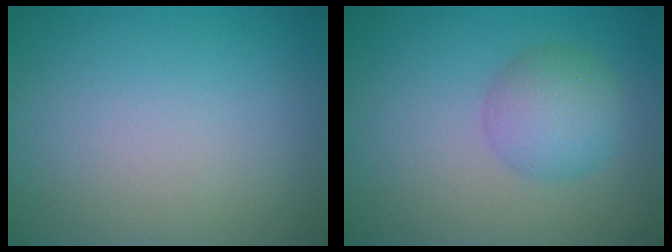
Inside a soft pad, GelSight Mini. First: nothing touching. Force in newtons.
{"total": 3.7, "press": 3.7, "slide": 0.1}